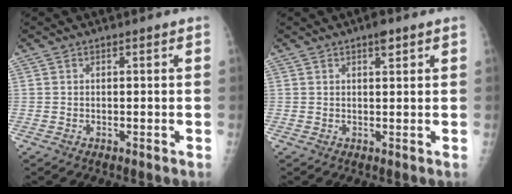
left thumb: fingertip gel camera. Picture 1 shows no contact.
{"total": 2.3, "force": [1.4, 0.8, 1.6], "torque": [-0.018, -0.005, 0.019]}